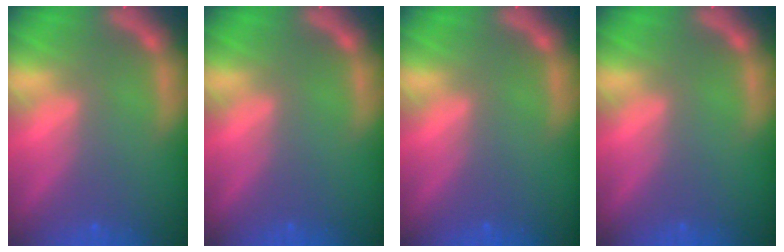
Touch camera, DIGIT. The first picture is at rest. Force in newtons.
{"total": 0.0}
{"total": 0.0}
{"total": 0.0}